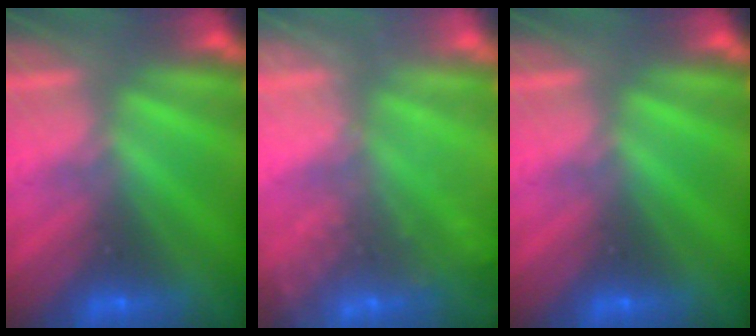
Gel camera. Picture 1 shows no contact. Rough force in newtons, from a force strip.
{"total": 2.4}
{"total": 0.0}